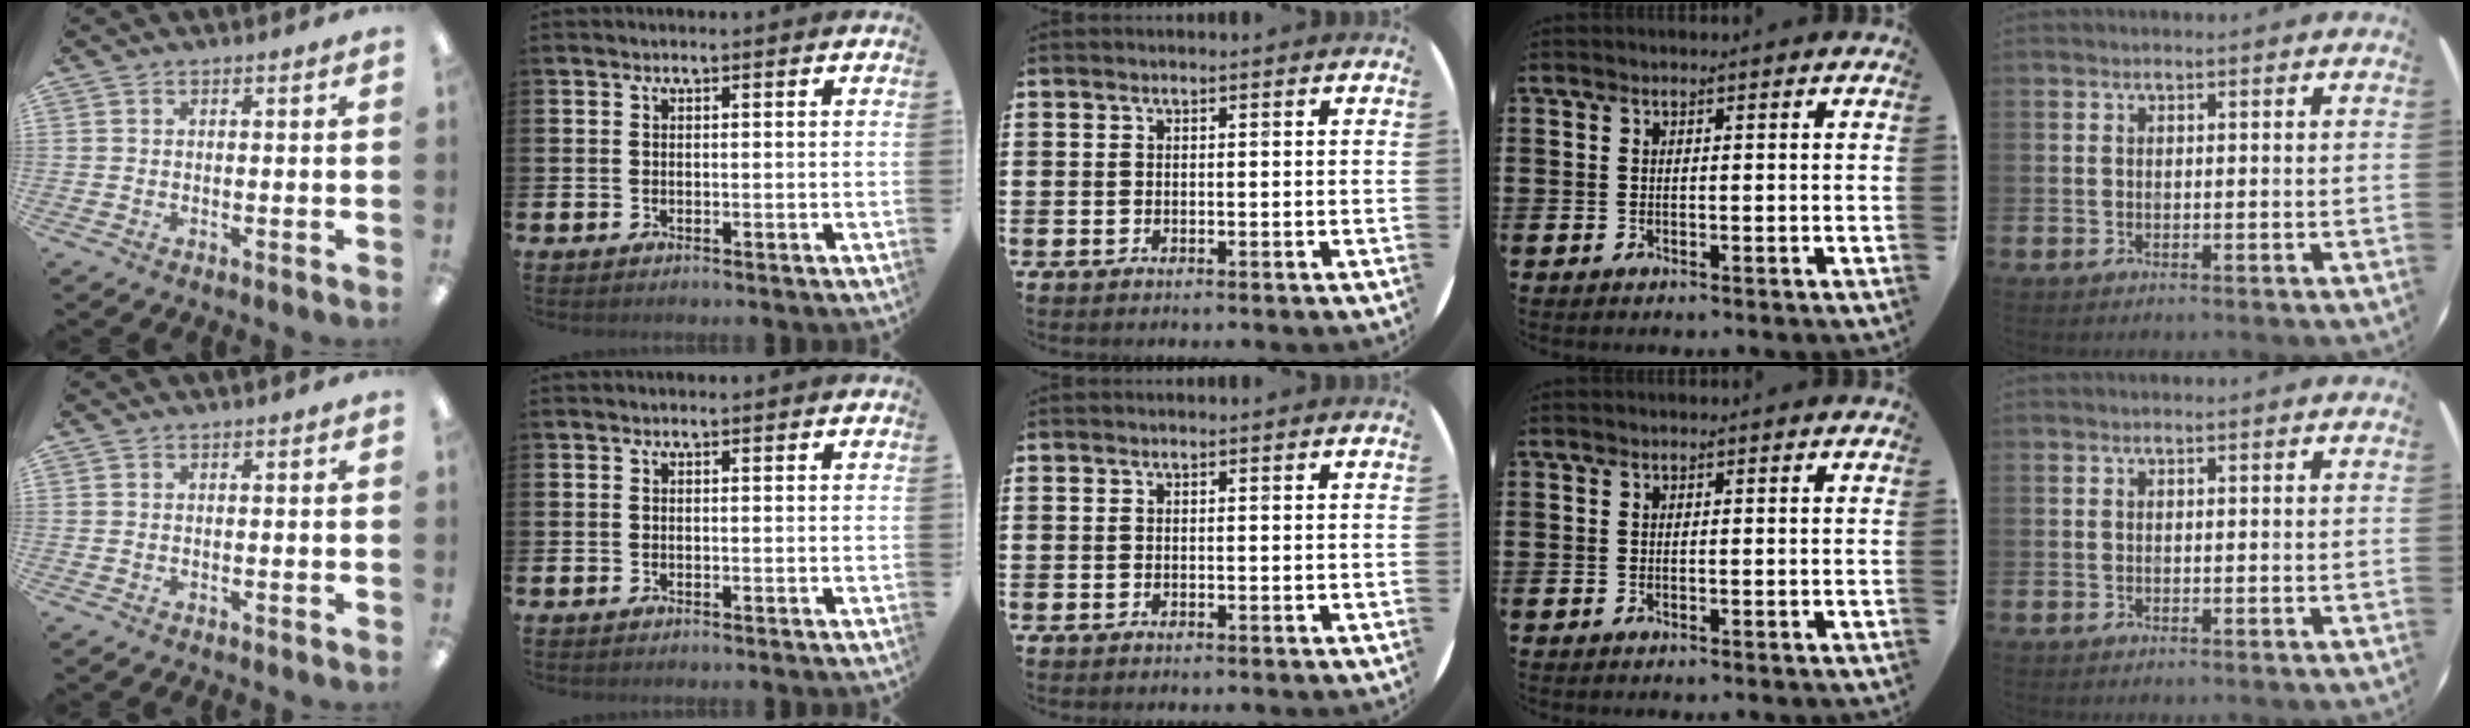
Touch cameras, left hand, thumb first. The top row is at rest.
{}